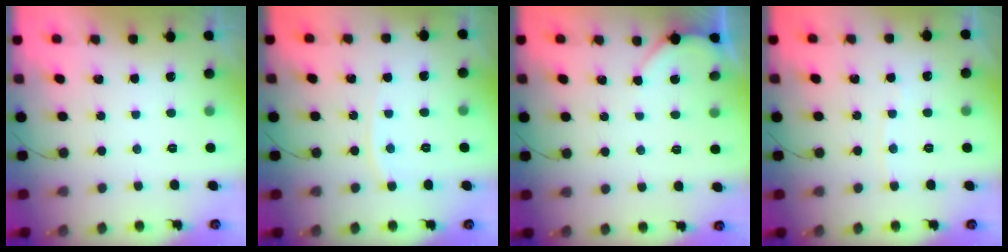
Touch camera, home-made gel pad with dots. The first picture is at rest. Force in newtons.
{"total": 4.4, "press": 4.4, "slide": 0.7}
{"total": 2.1, "press": 2.1, "slide": 0.2}
{"total": 2.1, "press": 2.0, "slide": 0.3}